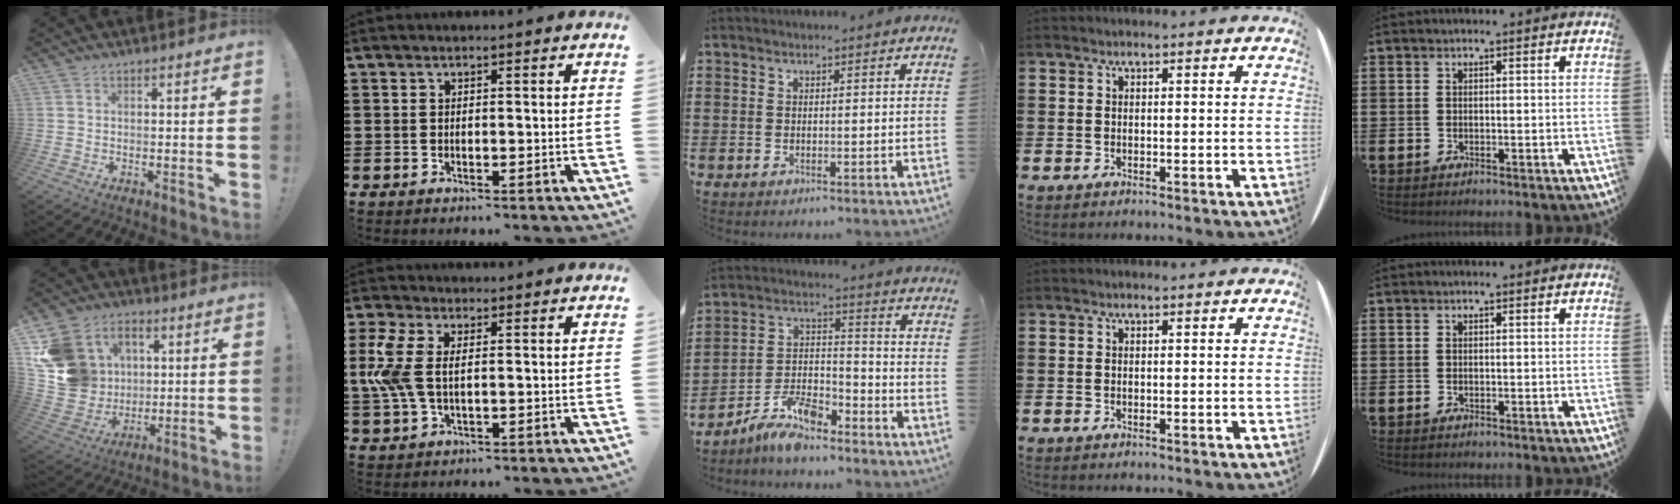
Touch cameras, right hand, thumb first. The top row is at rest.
{"thumb": {"total": 15.9, "force": [3.8, 14.7, 4.9], "torque": [-0.077, -0.007, 0.103]}, "index": {"total": 6.5, "force": [0.9, 3.3, 5.6], "torque": [-0.154, -0.007, 0.004]}, "middle": {"total": 8.4, "force": [-7.4, 2.3, 3.4], "torque": [-0.068, 0.018, -0.141]}}